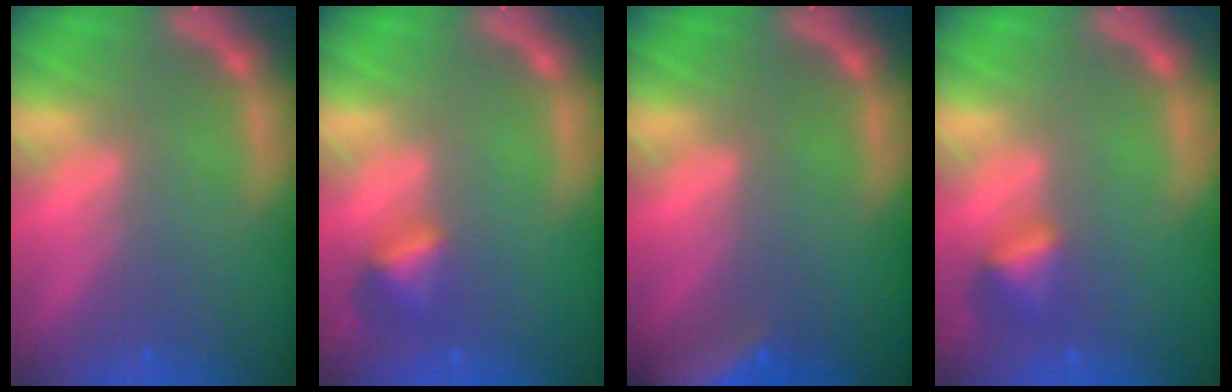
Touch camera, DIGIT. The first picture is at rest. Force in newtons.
{"total": 2.4}
{"total": 8.0}
{"total": 2.4}